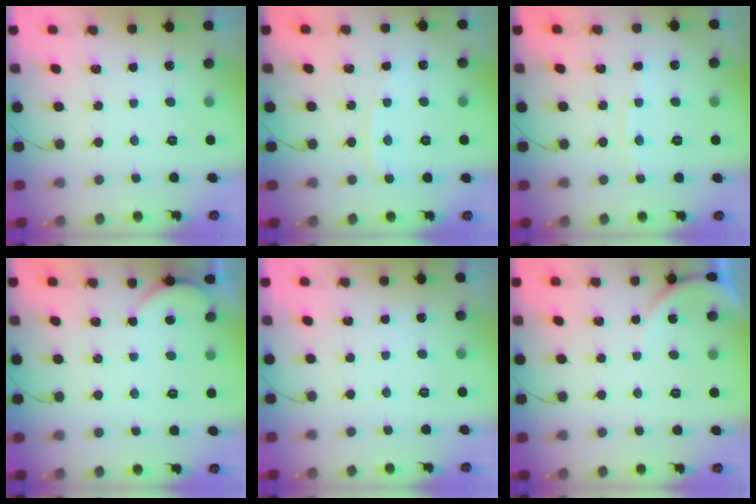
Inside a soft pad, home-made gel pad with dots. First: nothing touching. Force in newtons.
{"total": 4.0, "press": 4.0, "slide": 0.5}
{"total": 3.6, "press": 3.6, "slide": 0.6}
{"total": 2.6, "press": 2.5, "slide": 0.5}
{"total": 0.0}
{"total": 3.0, "press": 3.0, "slide": 0.3}